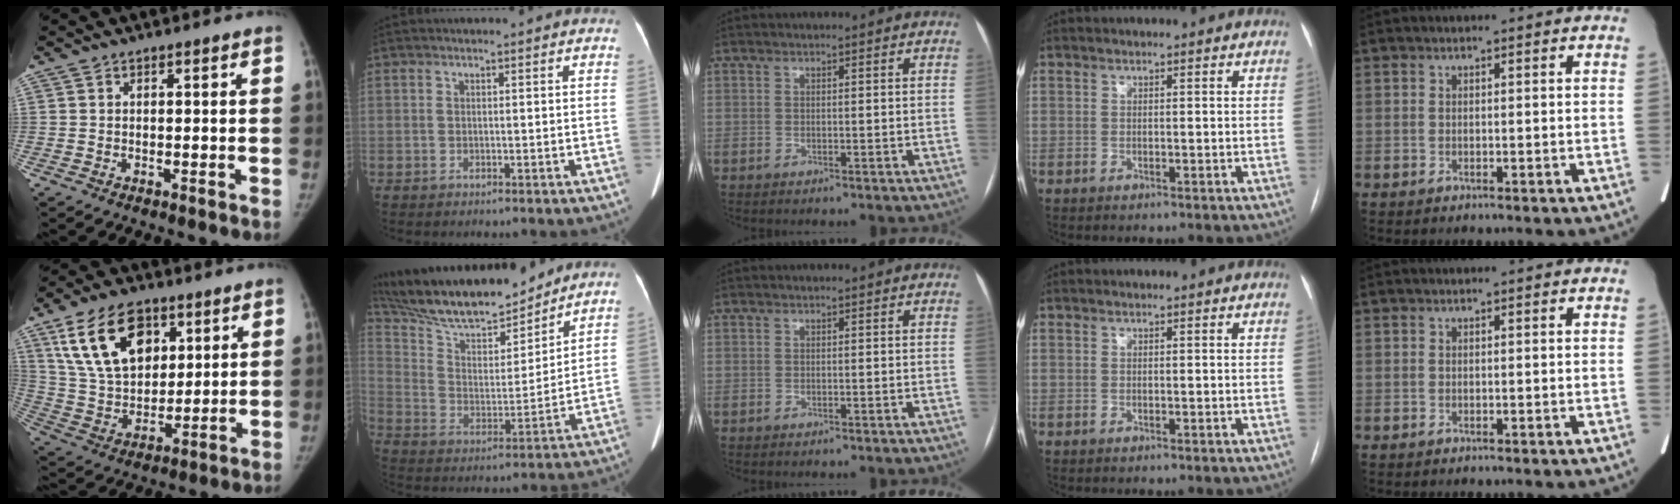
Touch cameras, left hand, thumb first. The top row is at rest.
{"thumb": {"total": 17.8, "force": [8.4, 10.9, 11.2], "torque": [-0.167, -0.029, 0.167]}, "index": {"total": 20.1, "force": [17.8, 3.6, 8.8], "torque": [-0.161, 0.013, 0.302]}}